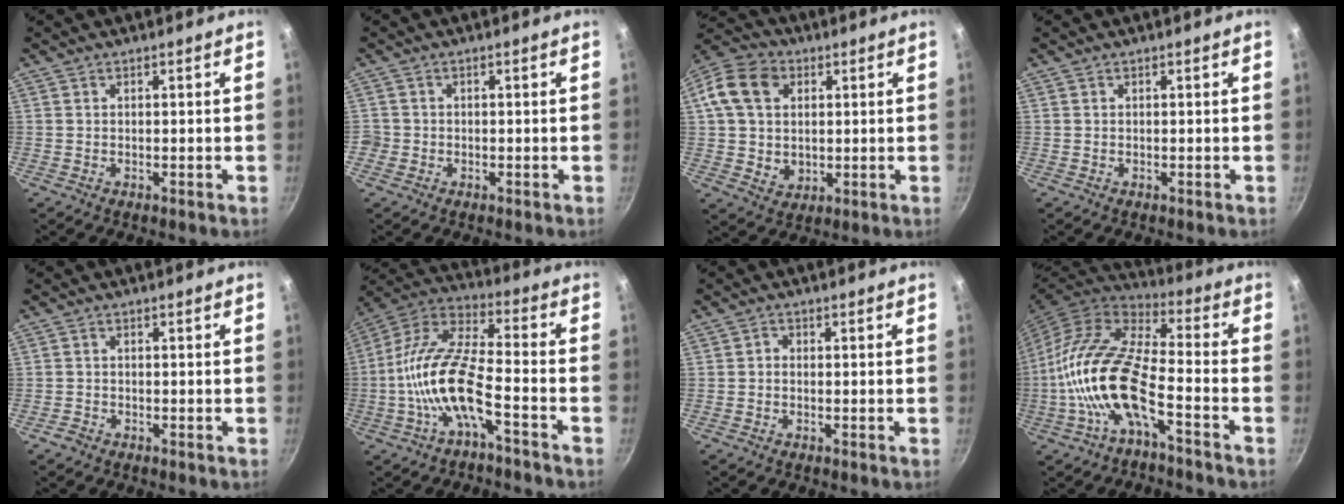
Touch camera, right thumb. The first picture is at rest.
{"total": 1.8, "force": [-0.6, 1.6, 0.3], "torque": [-0.001, 0.006, -0.012]}
{"total": 14.0, "force": [3.0, 11.2, 7.9], "torque": [-0.130, 0.008, 0.049]}
{"total": 0.0}
{"total": 1.5, "force": [-1.1, 0.9, 0.3], "torque": [-0.009, 0.012, -0.022]}
{"total": 14.7, "force": [-5.5, 5.3, 12.5], "torque": [-0.247, 0.052, -0.118]}
{"total": 1.0, "force": [-0.4, 0.8, 0.5], "torque": [-0.008, 0.006, -0.010]}
{"total": 16.8, "force": [-5.8, 6.3, 14.5], "torque": [-0.285, 0.047, -0.126]}